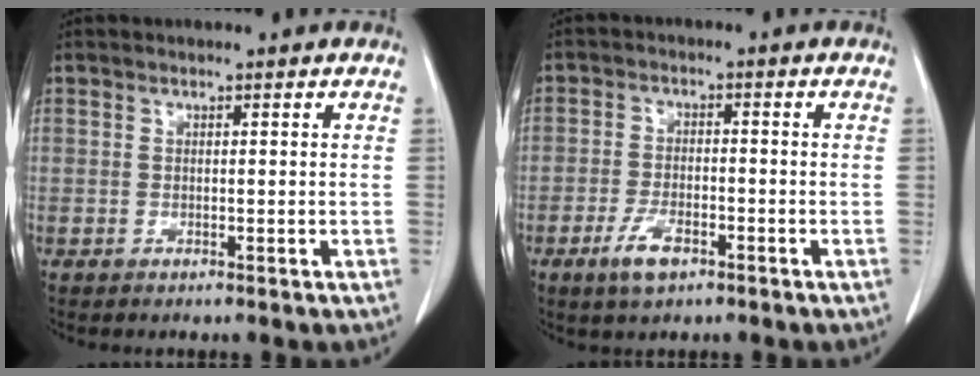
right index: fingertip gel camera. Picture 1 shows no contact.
{"total": 4.9, "force": [-2.9, 2.0, 3.5], "torque": [-0.071, -0.002, -0.049]}